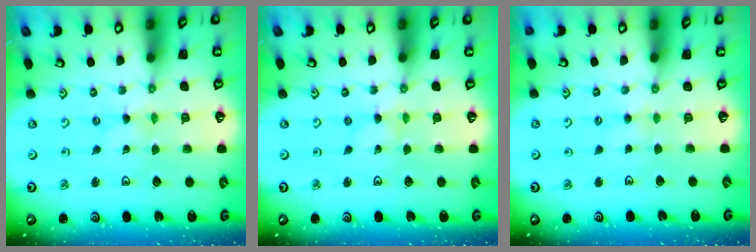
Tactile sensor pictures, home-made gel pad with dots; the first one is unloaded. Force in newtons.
{"total": 0.0}
{"total": 2.3, "press": 2.3, "slide": 0.3}